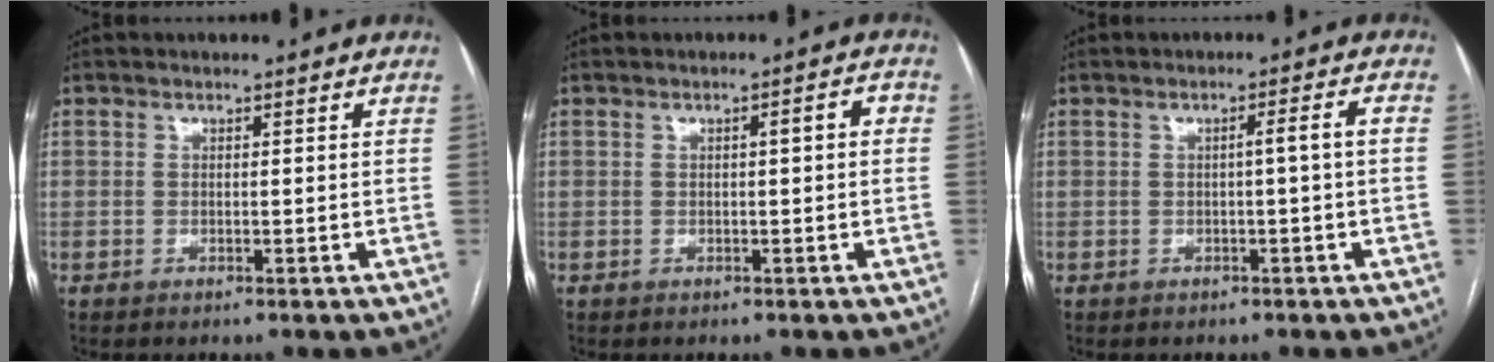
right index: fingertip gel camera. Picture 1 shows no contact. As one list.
[{"total": 2.3, "force": [0.2, 0.5, 2.2], "torque": [-0.030, 0.008, 0.002]}, {"total": 2.3, "force": [-0.3, -0.3, 2.3], "torque": [-0.032, 0.004, -0.002]}]